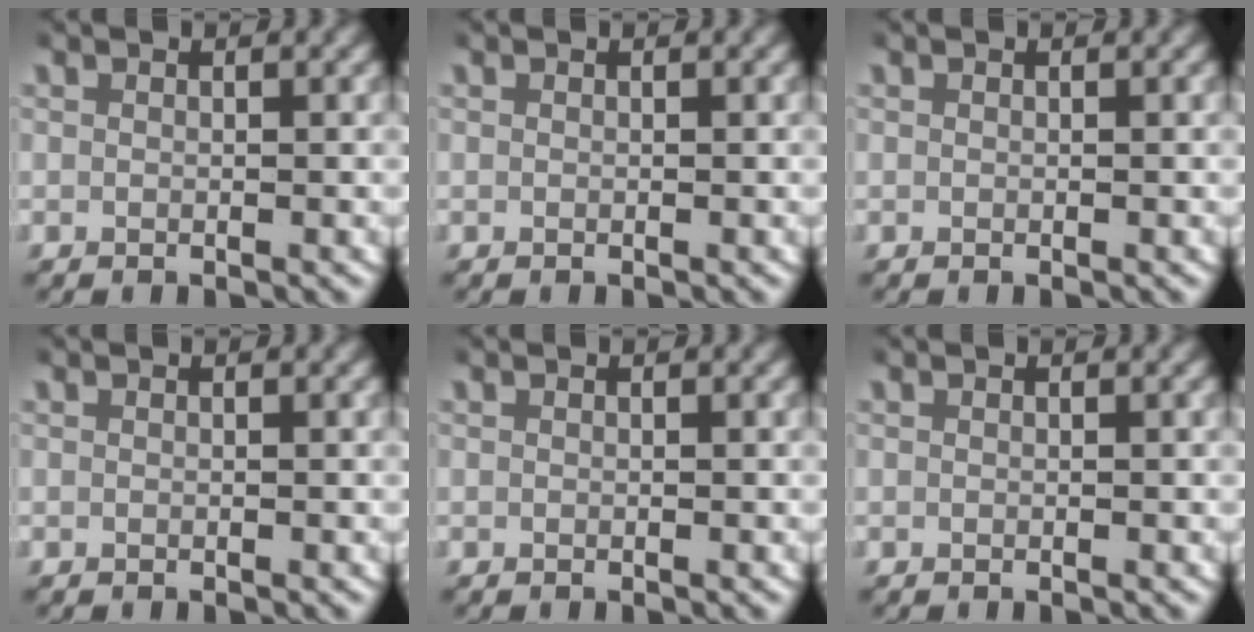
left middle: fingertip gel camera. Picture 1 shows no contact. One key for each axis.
{"total": 0.0}
{"total": 0.0}
{"total": 0.0}
{"total": 0.0}
{"total": 0.0}